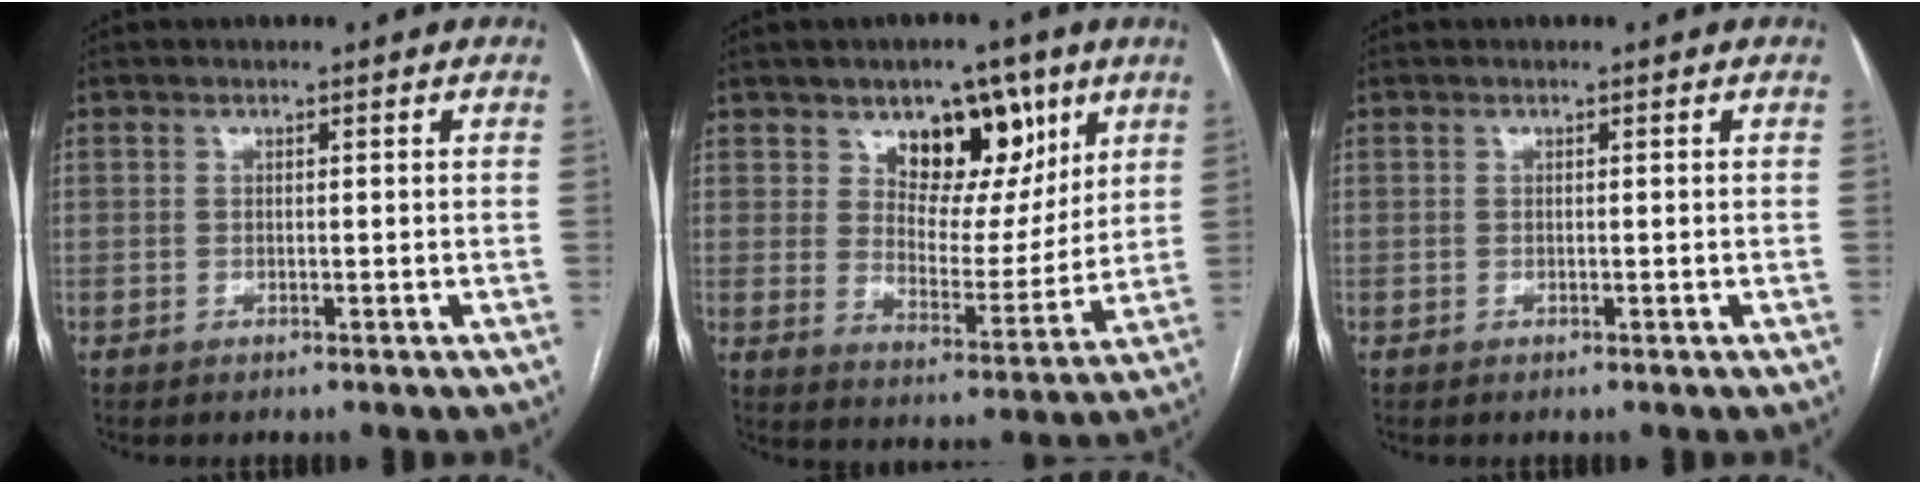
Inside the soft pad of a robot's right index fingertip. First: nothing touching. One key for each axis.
{"total": 11.4, "fx": 6.4, "fy": 6.3, "fz": 7.0, "tx": -0.094, "ty": 0.003, "tz": 0.109}
{"total": 0.0}